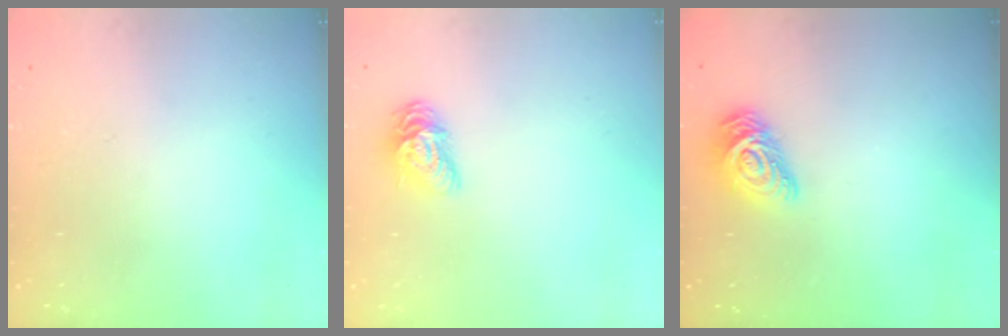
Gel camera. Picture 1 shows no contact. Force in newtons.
{"total": 8.6, "press": 8.6, "slide": 0.4}
{"total": 10.9, "press": 10.8, "slide": 0.5}